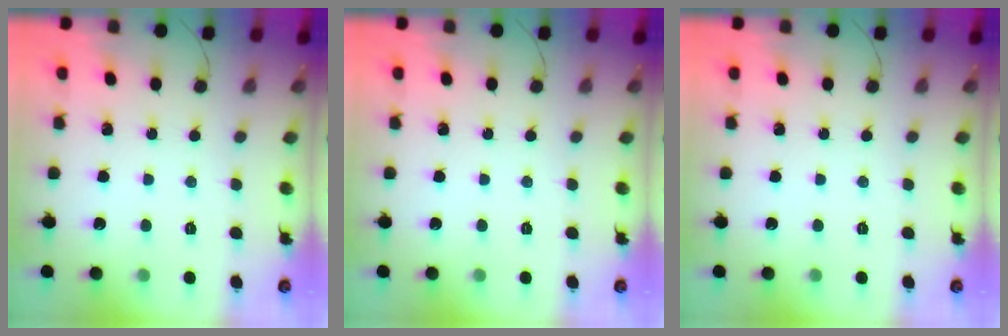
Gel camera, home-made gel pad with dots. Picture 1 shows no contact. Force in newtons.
{"total": 0.0}
{"total": 0.0}